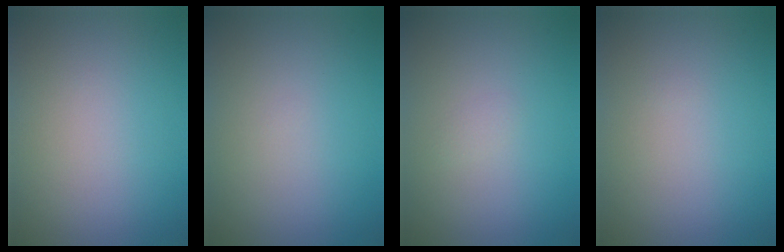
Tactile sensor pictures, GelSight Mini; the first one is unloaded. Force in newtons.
{"total": 0.0}
{"total": 0.5, "press": 0.5, "slide": 0.1}
{"total": 0.0}